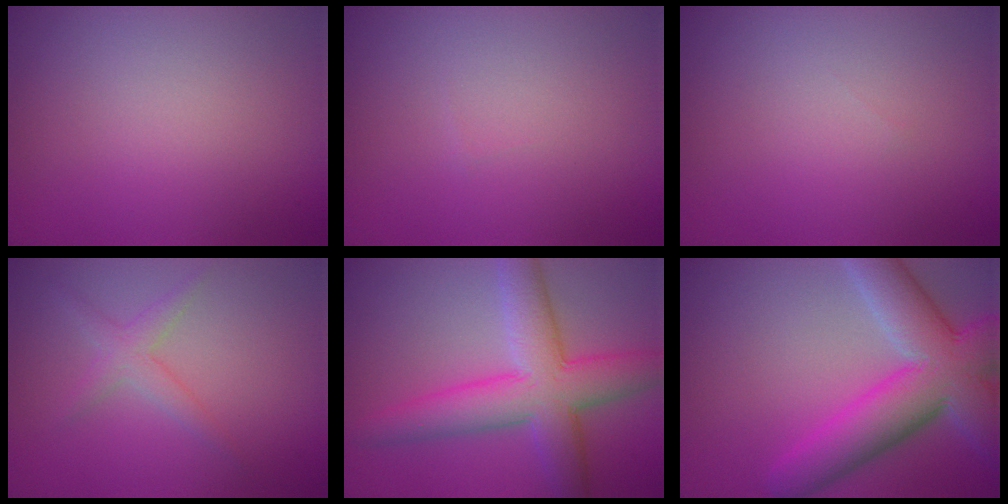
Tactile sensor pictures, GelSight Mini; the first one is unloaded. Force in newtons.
{"total": 0.0}
{"total": 0.0}
{"total": 1.9, "press": 1.9, "slide": 0.1}
{"total": 7.6, "press": 7.6, "slide": 0.1}
{"total": 9.8, "press": 9.7, "slide": 0.8}